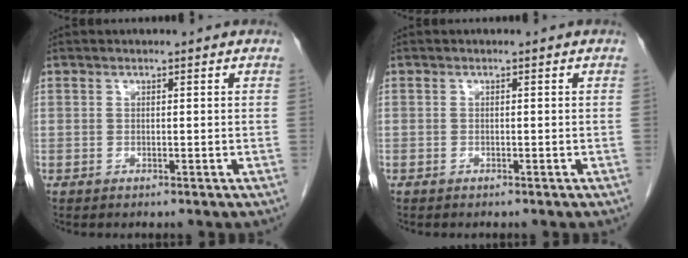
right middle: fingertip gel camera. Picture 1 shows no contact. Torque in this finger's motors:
{"motor_torque": [1.19, -0.95, 0.00, -0.21]}